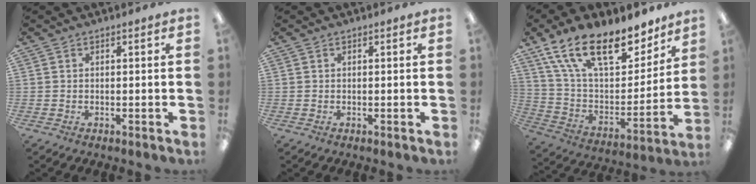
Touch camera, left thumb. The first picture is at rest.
{"total": 0.0}
{"total": 22.2, "force": [15.1, 9.7, 13.1], "torque": [-0.231, -0.088, 0.270]}